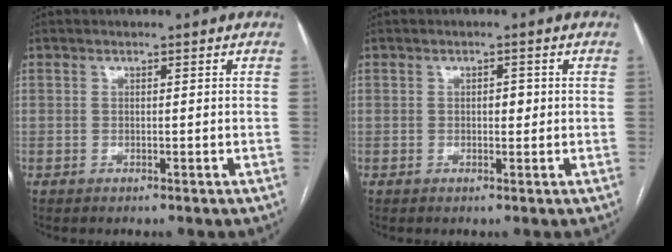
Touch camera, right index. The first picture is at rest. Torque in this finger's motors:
{"motor_torque": [0.79, 0.23, -0.02, 0.03]}